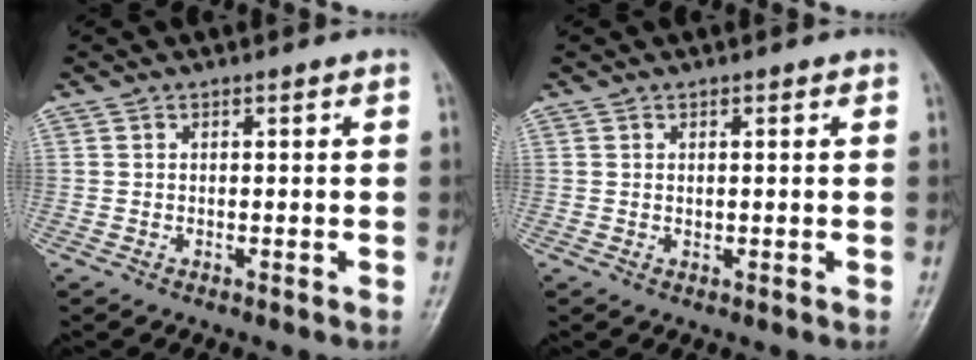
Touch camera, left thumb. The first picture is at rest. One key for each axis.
{"total": 0.7, "fx": 0.3, "fy": 0.4, "fz": 0.5, "tx": -0.006, "ty": -0.002, "tz": 0.004}